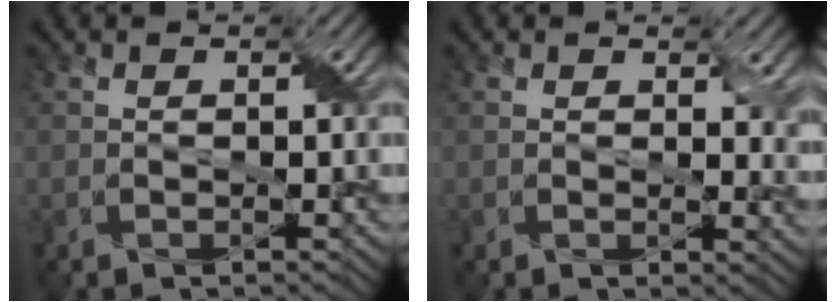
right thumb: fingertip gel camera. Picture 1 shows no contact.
{"total": 3.3, "force": [1.0, 1.8, 2.6], "torque": [-0.033, -0.009, 0.018]}